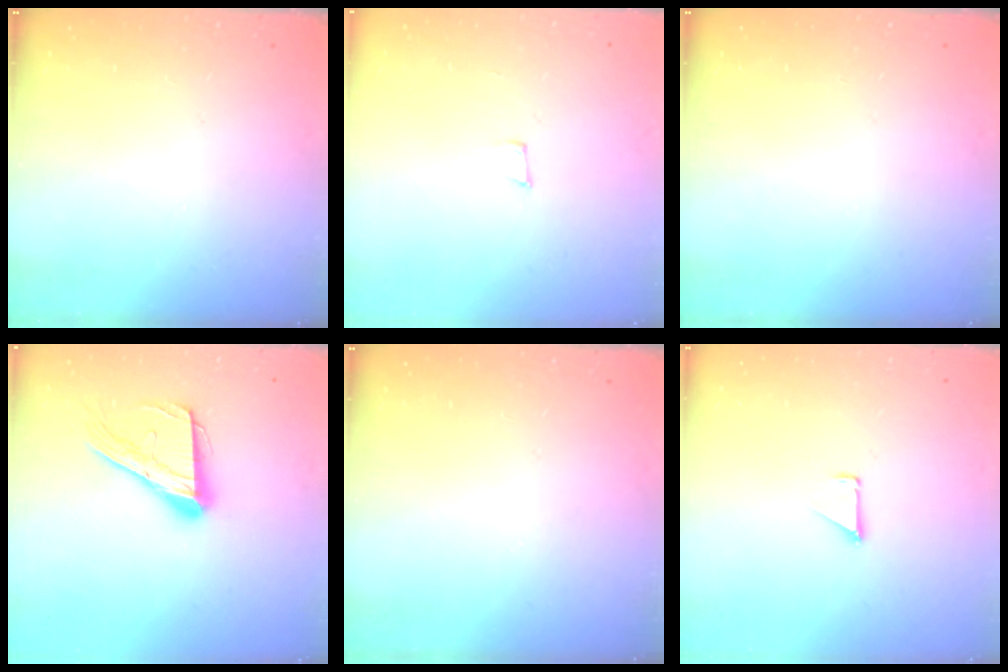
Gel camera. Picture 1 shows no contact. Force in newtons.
{"total": 5.0, "press": 4.2, "slide": 2.8}
{"total": 0.0}
{"total": 15.3, "press": 15.2, "slide": 1.4}
{"total": 0.0}
{"total": 1.0, "press": 1.0, "slide": 0.1}